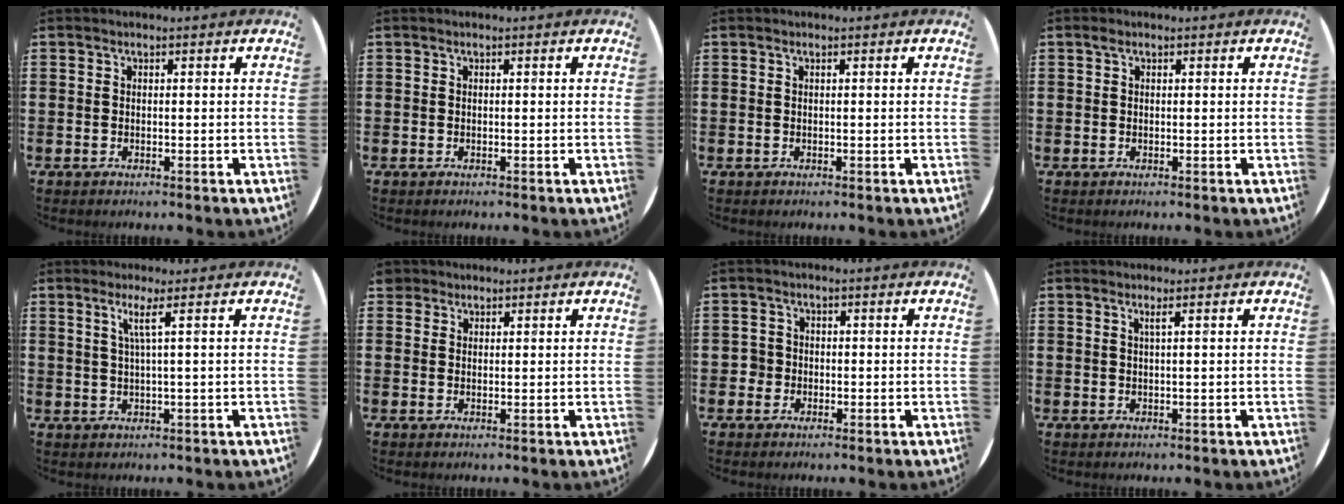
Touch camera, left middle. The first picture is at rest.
{"total": 0.0}
{"total": 0.0}
{"total": 0.6, "force": [0.3, 0.4, 0.3], "torque": [-0.005, 0.004, 0.006]}
{"total": 2.8, "force": [1.2, -0.5, 2.5], "torque": [-0.051, -0.006, 0.017]}
{"total": 1.5, "force": [1.3, 0.8, 0.0], "torque": [0.005, 0.002, 0.025]}
{"total": 1.4, "force": [-0.2, 1.3, 0.1], "torque": [-0.005, 0.007, -0.008]}
{"total": 1.0, "force": [0.4, -0.2, 0.9], "torque": [-0.014, -0.003, 0.006]}